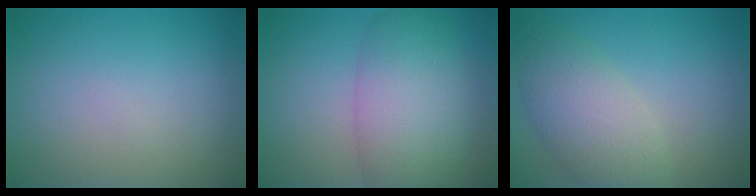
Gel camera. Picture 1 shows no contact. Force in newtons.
{"total": 7.1, "press": 7.1, "slide": 0.1}
{"total": 5.0, "press": 5.0, "slide": 0.3}